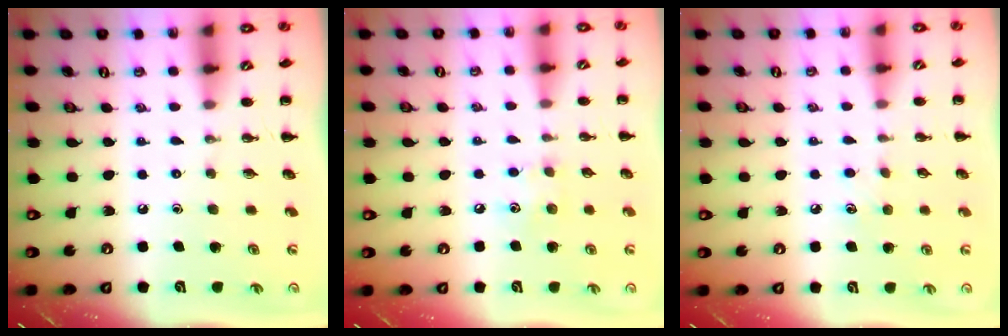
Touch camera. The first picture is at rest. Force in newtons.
{"total": 6.3, "press": 6.1, "slide": 1.5}
{"total": 4.7, "press": 4.5, "slide": 1.3}